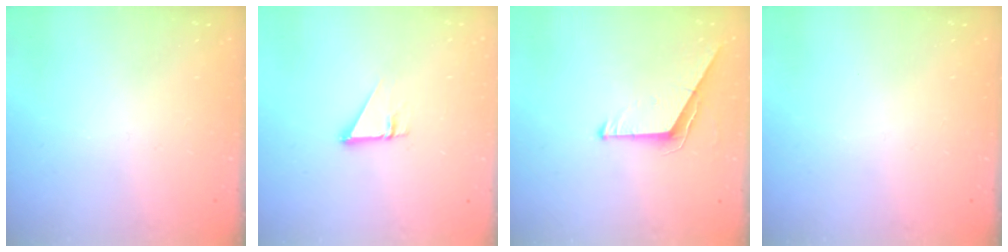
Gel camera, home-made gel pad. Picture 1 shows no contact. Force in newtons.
{"total": 2.7, "press": 2.7, "slide": 0.1}
{"total": 6.2, "press": 6.2, "slide": 0.5}
{"total": 0.0}